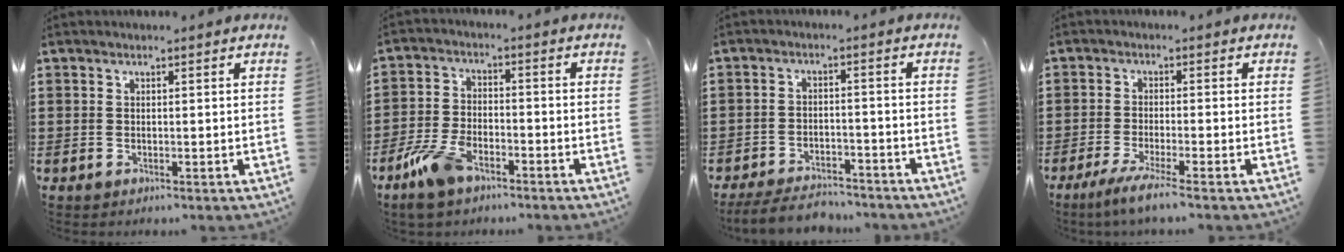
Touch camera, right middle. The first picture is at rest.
{"total": 7.4, "force": [-4.8, 3.2, 4.7], "torque": [-0.113, 0.001, -0.093]}
{"total": 5.2, "force": [-5.0, 1.0, 1.1], "torque": [-0.023, 0.004, -0.098]}
{"total": 3.9, "force": [-3.0, -0.4, 2.5], "torque": [-0.056, -0.018, -0.057]}